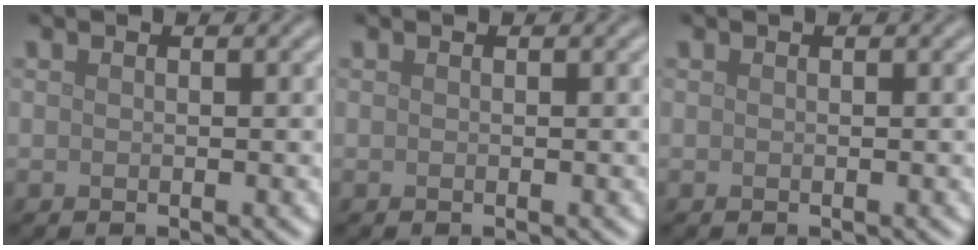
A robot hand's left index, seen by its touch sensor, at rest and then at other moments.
{"total": 0.0}
{"total": 0.0}